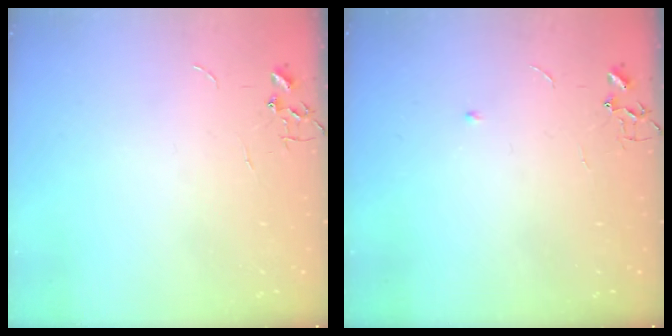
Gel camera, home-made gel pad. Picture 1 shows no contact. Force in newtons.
{"total": 3.4, "press": 3.4, "slide": 0.7}